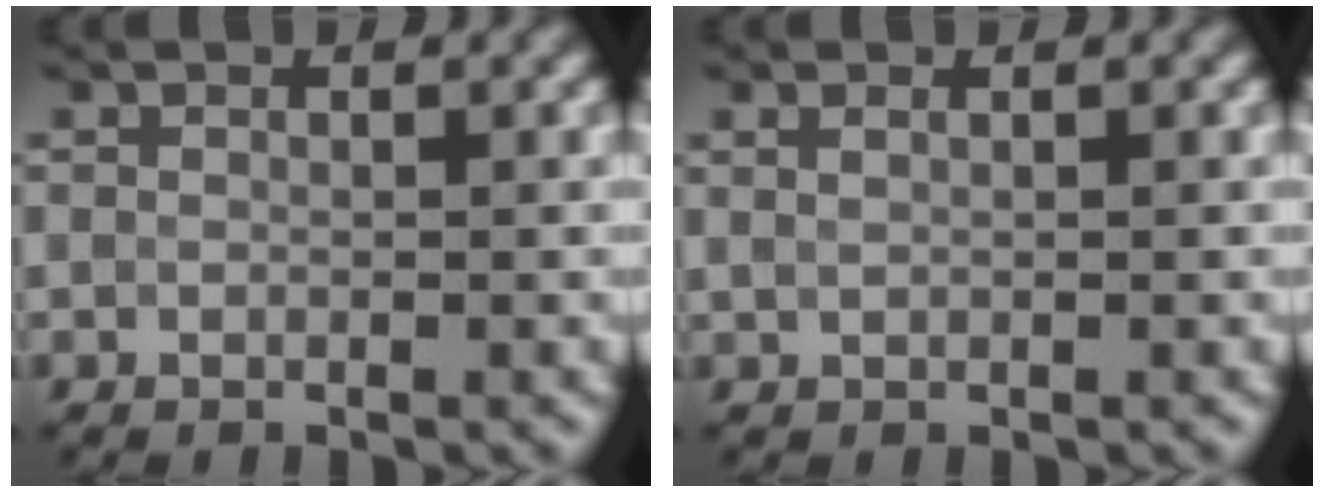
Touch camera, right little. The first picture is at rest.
{"total": 0.9, "force": [0.6, 0.4, 0.5], "torque": [-0.013, 0.001, 0.012]}